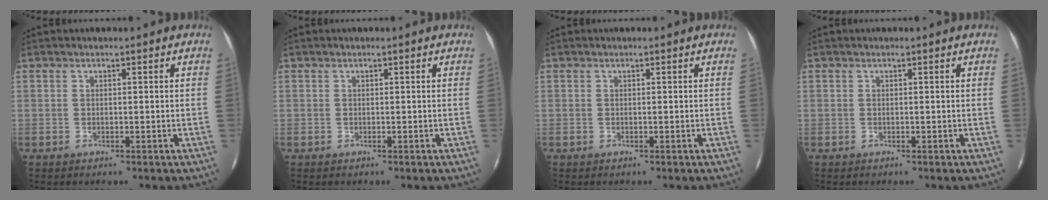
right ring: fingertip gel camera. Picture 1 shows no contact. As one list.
[{"total": 0.0}, {"total": 0.0}, {"total": 0.0}]